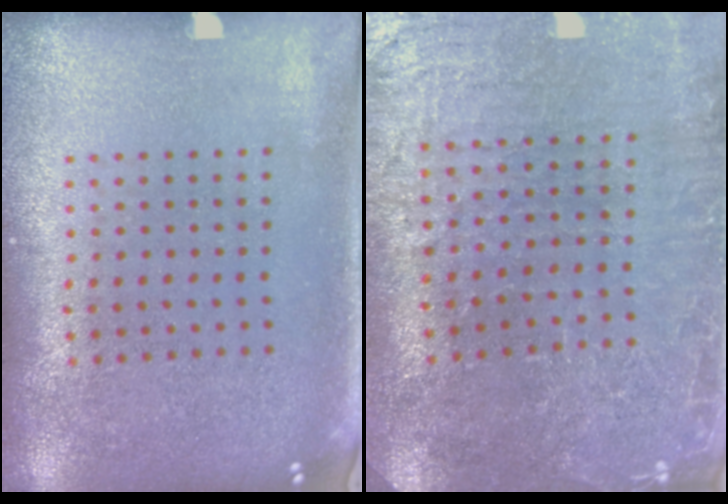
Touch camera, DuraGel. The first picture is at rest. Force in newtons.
{"total": 2.0, "press": 2.0, "slide": 0.3}